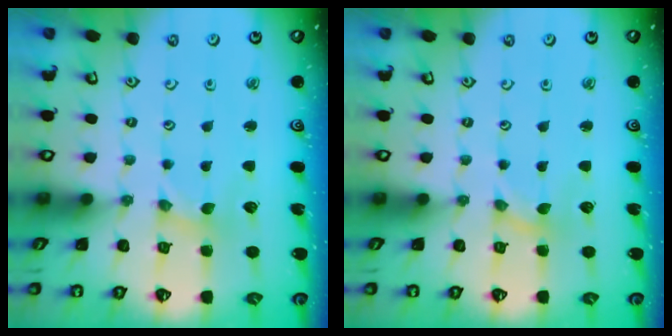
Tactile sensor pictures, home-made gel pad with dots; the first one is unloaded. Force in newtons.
{"total": 0.0}